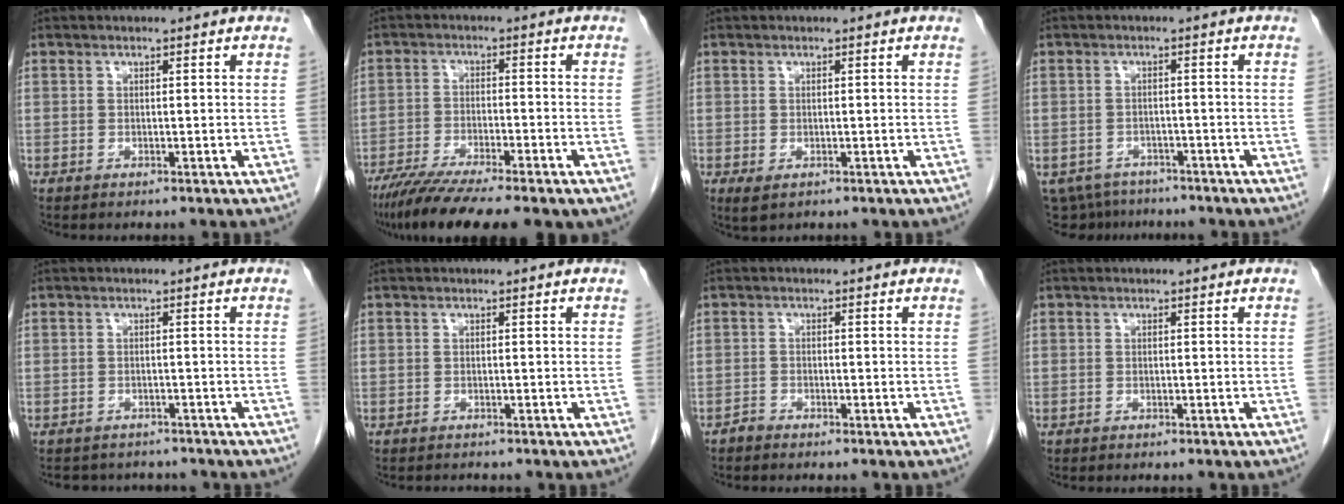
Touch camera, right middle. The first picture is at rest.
{"total": 13.6, "force": [-10.2, 2.0, 8.7], "torque": [-0.145, -0.028, -0.160]}
{"total": 1.7, "force": [-0.6, 1.0, 1.2], "torque": [-0.021, -0.004, -0.001]}
{"total": 7.7, "force": [-6.5, 4.0, 1.1], "torque": [-0.023, -0.003, -0.088]}
{"total": 4.9, "force": [-4.5, 1.9, 0.3], "torque": [-0.003, 0.003, -0.055]}
{"total": 0.8, "force": [-0.8, 0.1, 0.0], "torque": [-0.003, -0.003, -0.011]}
{"total": 0.9, "force": [-0.8, 0.2, 0.0], "torque": [-0.002, 0.000, -0.018]}
{"total": 0.0}